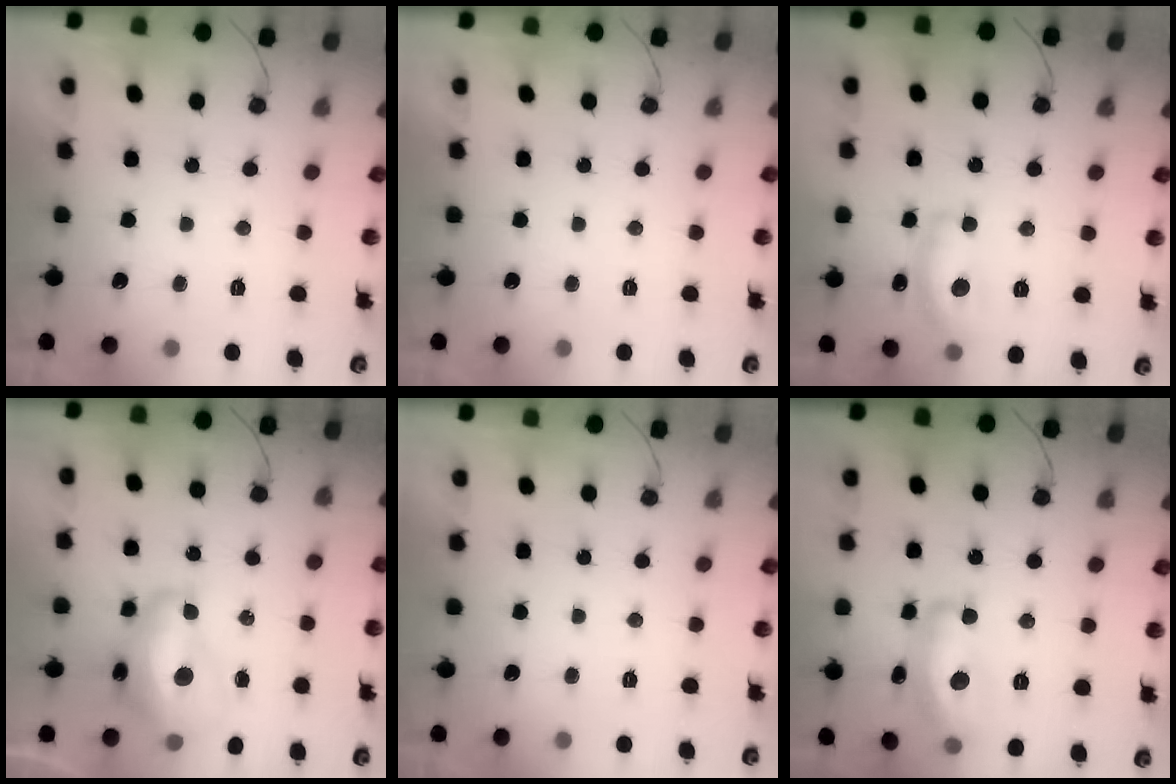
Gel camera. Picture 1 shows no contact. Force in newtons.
{"total": 0.0}
{"total": 13.3, "press": 13.3, "slide": 0.8}
{"total": 14.3, "press": 14.2, "slide": 1.6}
{"total": 0.0}
{"total": 15.3, "press": 15.2, "slide": 0.8}